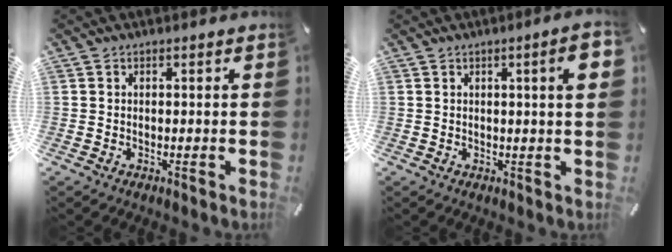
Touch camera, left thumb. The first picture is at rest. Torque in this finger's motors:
{"motor_torque": [0.55, 0.86, 0.35, -0.39, 0.18]}